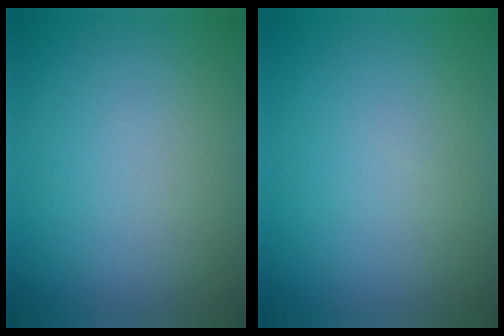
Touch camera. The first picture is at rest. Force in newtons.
{"total": 0.0}